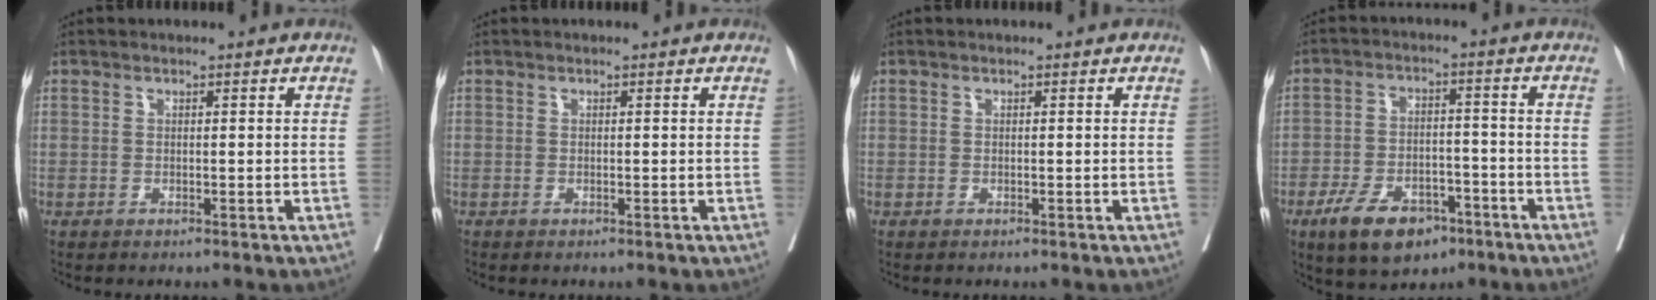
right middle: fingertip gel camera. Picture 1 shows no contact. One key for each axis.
{"total": 0.0}
{"total": 0.0}
{"total": 10.2, "fx": -6.3, "fy": 5.1, "fz": 6.2, "tx": -0.109, "ty": -0.002, "tz": -0.103}